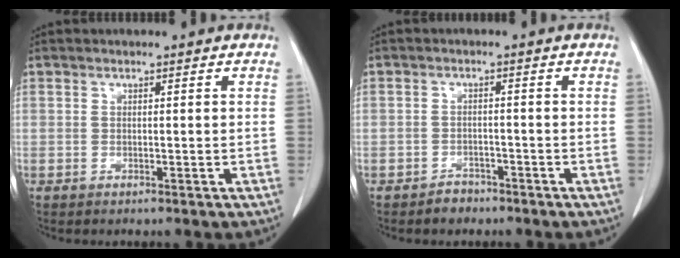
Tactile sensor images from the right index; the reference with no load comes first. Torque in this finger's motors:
{"motor_torque": [-1.40, -0.06, -0.60, -0.21]}